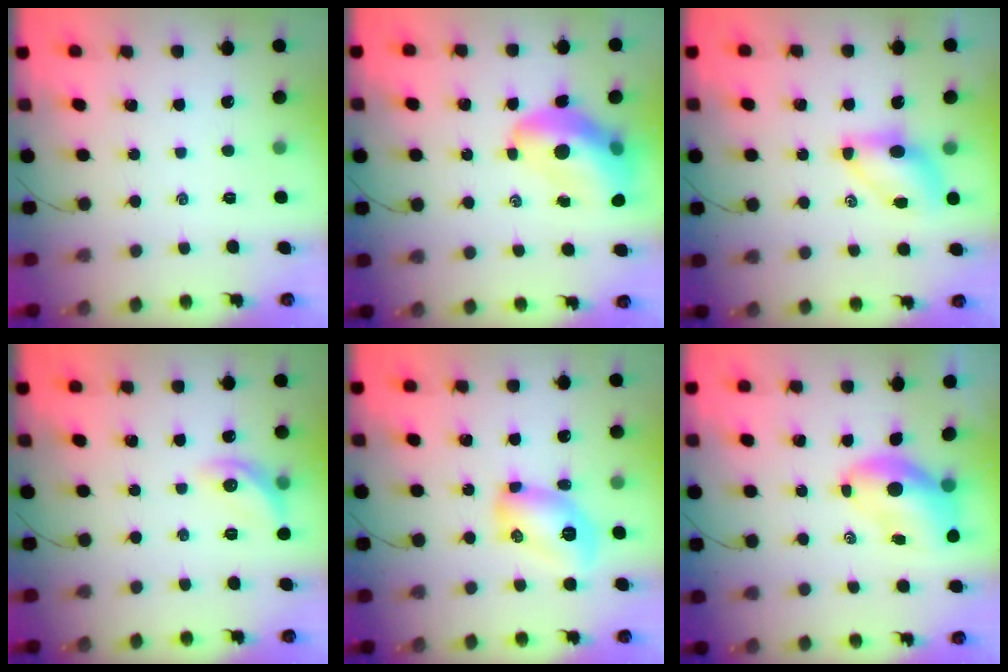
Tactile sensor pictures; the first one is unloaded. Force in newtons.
{"total": 14.6, "press": 14.0, "slide": 4.0}
{"total": 6.6, "press": 6.5, "slide": 1.0}
{"total": 9.4, "press": 9.4, "slide": 0.0}
{"total": 10.0, "press": 10.0, "slide": 1.1}
{"total": 7.4, "press": 7.2, "slide": 2.0}